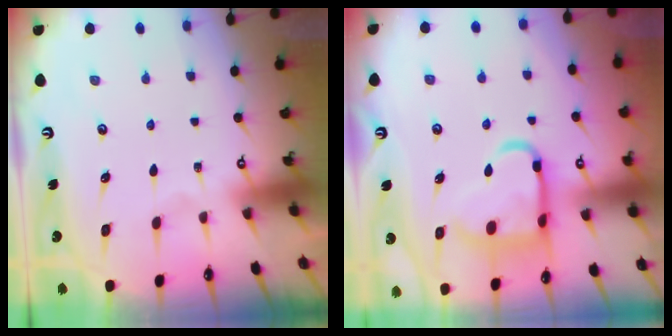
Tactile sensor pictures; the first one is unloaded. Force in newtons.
{"total": 14.1, "press": 14.0, "slide": 1.5}